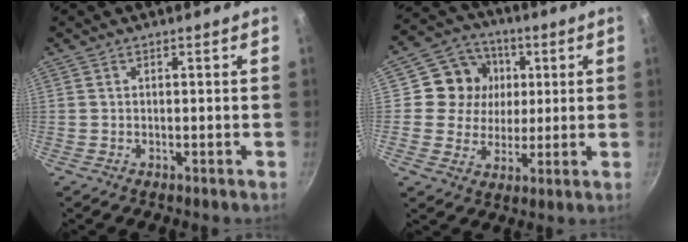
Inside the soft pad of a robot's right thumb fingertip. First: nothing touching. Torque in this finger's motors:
{"motor_torque": [0.29, 1.86, 0.46, -0.28, 0.01]}